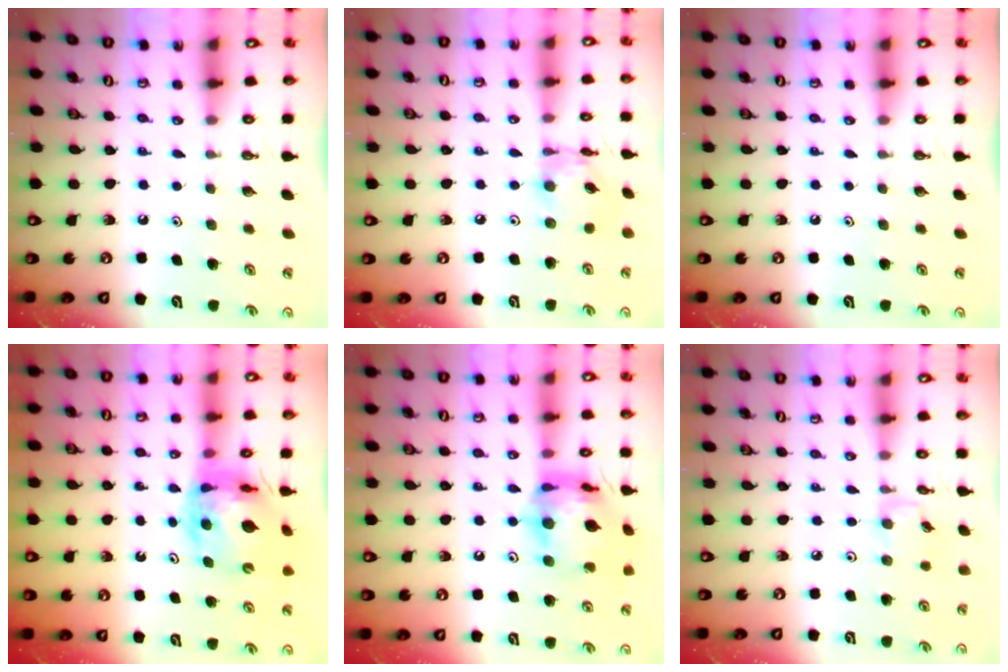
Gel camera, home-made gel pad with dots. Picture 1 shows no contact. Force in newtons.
{"total": 8.8, "press": 8.8, "slide": 0.4}
{"total": 0.0}
{"total": 15.4, "press": 15.3, "slide": 1.9}
{"total": 16.6, "press": 16.5, "slide": 1.7}
{"total": 2.7, "press": 2.7, "slide": 0.5}